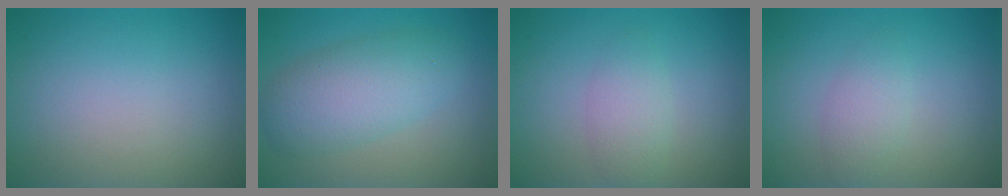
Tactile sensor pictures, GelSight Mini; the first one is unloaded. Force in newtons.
{"total": 5.4, "press": 5.4, "slide": 0.1}
{"total": 1.2, "press": 1.2, "slide": 0.2}
{"total": 1.9, "press": 1.9, "slide": 0.1}